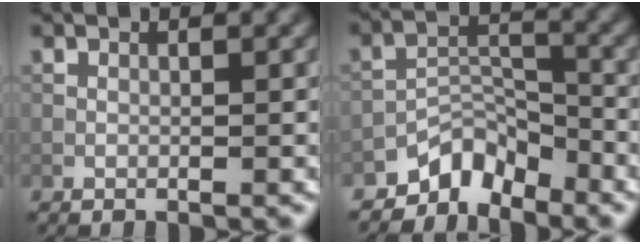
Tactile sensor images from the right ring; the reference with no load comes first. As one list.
[{"total": 4.2, "force": [-3.6, 1.7, 1.2], "torque": [-0.007, 0.008, -0.074]}]